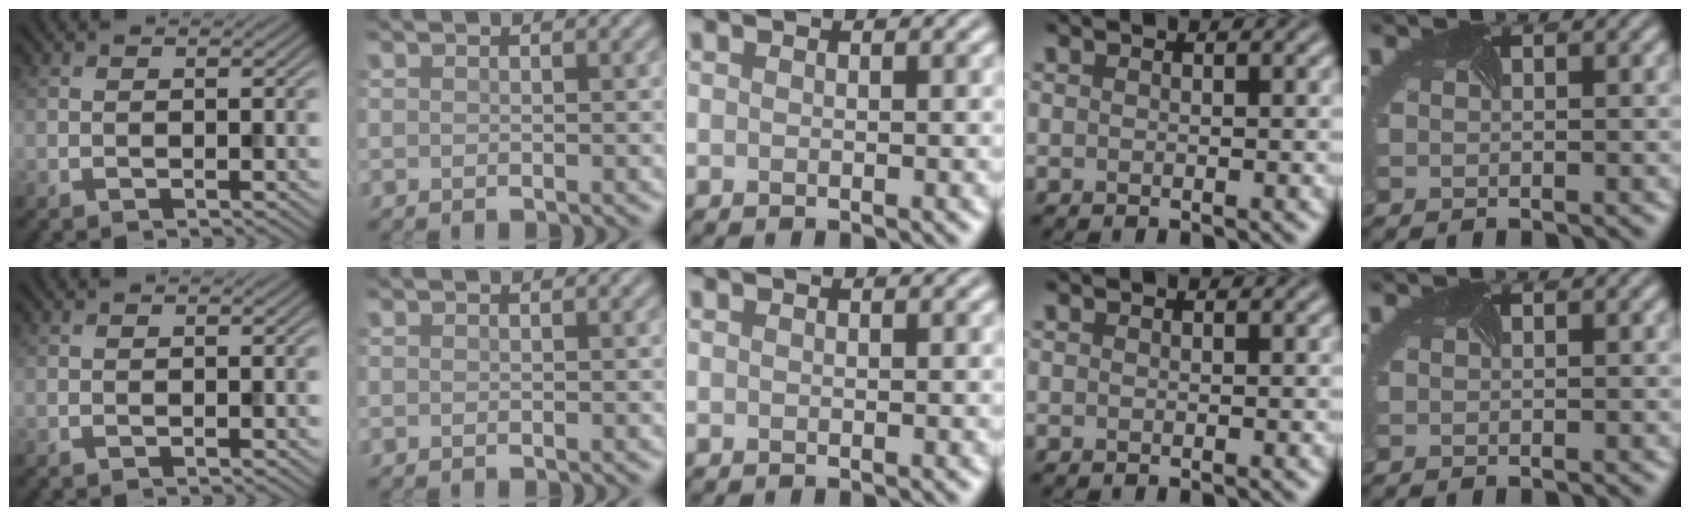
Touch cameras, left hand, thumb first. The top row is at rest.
{}